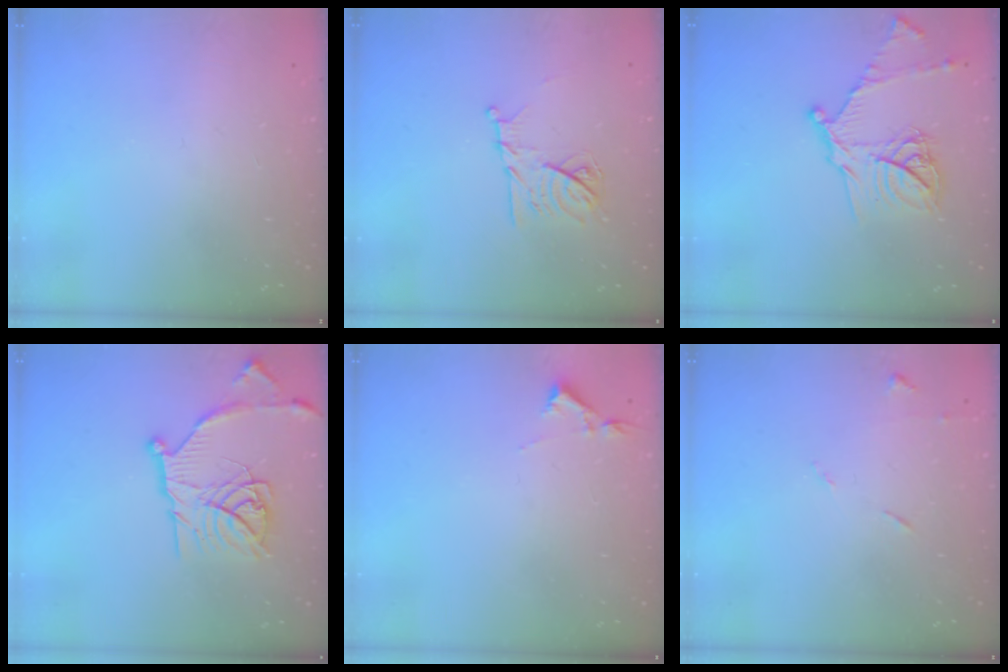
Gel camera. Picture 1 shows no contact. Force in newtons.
{"total": 11.7, "press": 11.7, "slide": 0.1}
{"total": 15.4, "press": 15.4, "slide": 1.1}
{"total": 19.1, "press": 19.0, "slide": 1.7}
{"total": 2.9, "press": 2.9, "slide": 0.5}
{"total": 5.3, "press": 5.2, "slide": 0.7}